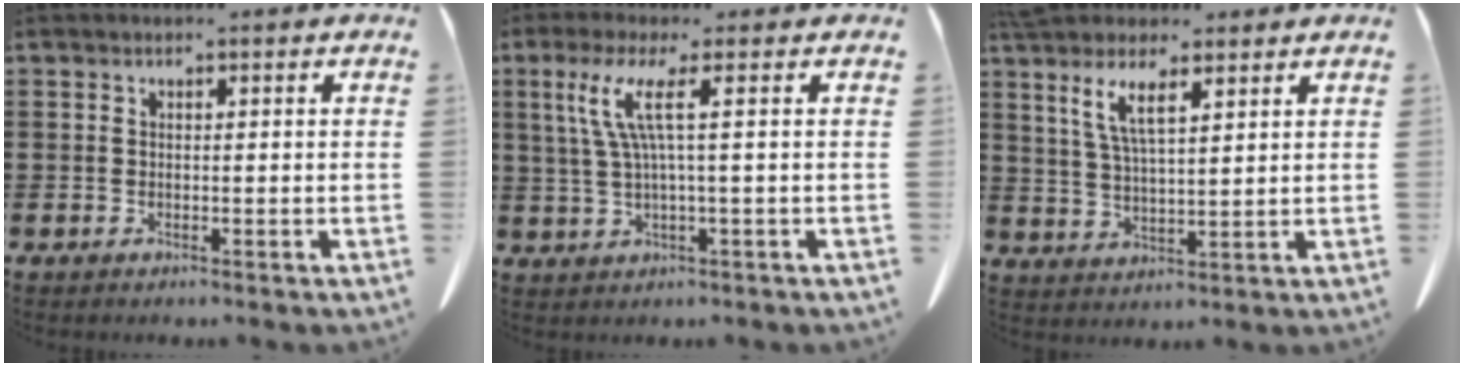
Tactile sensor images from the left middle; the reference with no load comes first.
{"total": 6.5, "force": [1.7, -0.2, 6.3], "torque": [-0.140, -0.009, 0.019]}
{"total": 6.4, "force": [4.1, 1.5, 4.7], "torque": [-0.104, -0.005, 0.072]}